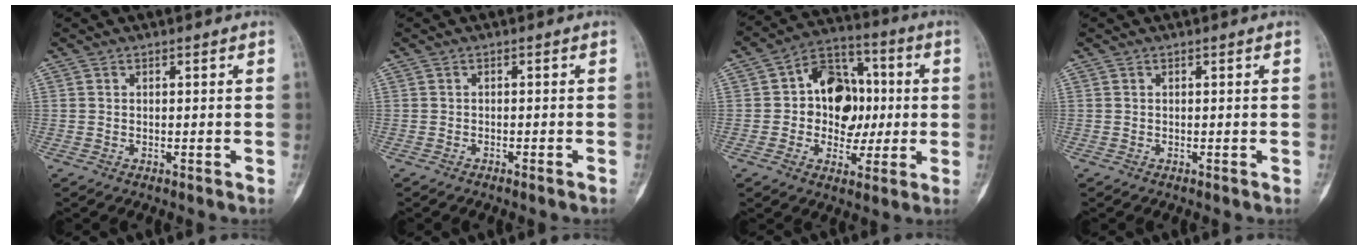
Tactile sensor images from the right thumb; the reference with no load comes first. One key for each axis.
{"total": 1.3, "fx": -1.0, "fy": -0.1, "fz": 0.9, "tx": -0.018, "ty": 0.006, "tz": -0.008}
{"total": 14.2, "fx": 0.6, "fy": 10.7, "fz": 9.3, "tx": -0.088, "ty": 0.025, "tz": 0.003}
{"total": 0.0}